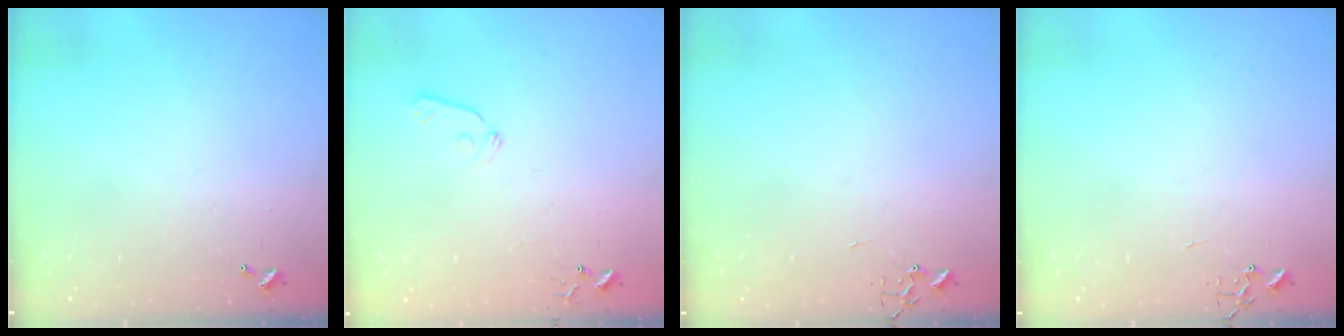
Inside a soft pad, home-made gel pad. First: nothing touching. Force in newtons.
{"total": 5.9, "press": 5.8, "slide": 0.6}
{"total": 0.0}
{"total": 0.0}